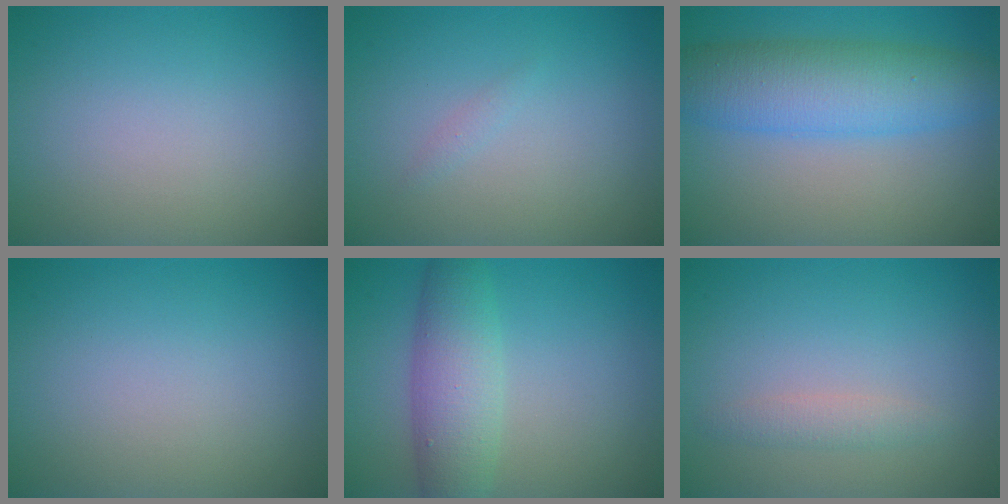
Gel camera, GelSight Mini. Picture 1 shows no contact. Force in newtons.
{"total": 0.5, "press": 0.5, "slide": 0.0}
{"total": 7.4, "press": 7.4, "slide": 0.1}
{"total": 0.0}
{"total": 4.9, "press": 4.9, "slide": 0.1}
{"total": 1.4, "press": 1.4, "slide": 0.1}